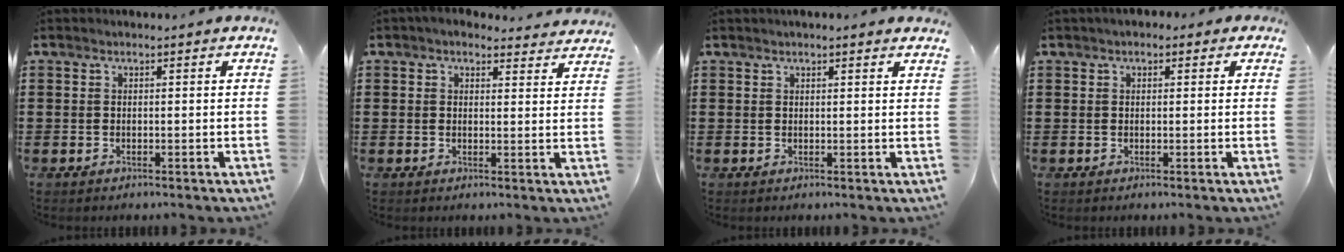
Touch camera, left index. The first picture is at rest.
{"total": 3.1, "force": [2.7, 1.2, 0.7], "torque": [-0.014, -0.007, 0.049]}
{"total": 1.2, "force": [1.0, 0.1, 0.6], "torque": [-0.012, 0.002, 0.019]}
{"total": 1.2, "force": [0.4, 0.9, 0.7], "torque": [-0.016, 0.008, 0.006]}